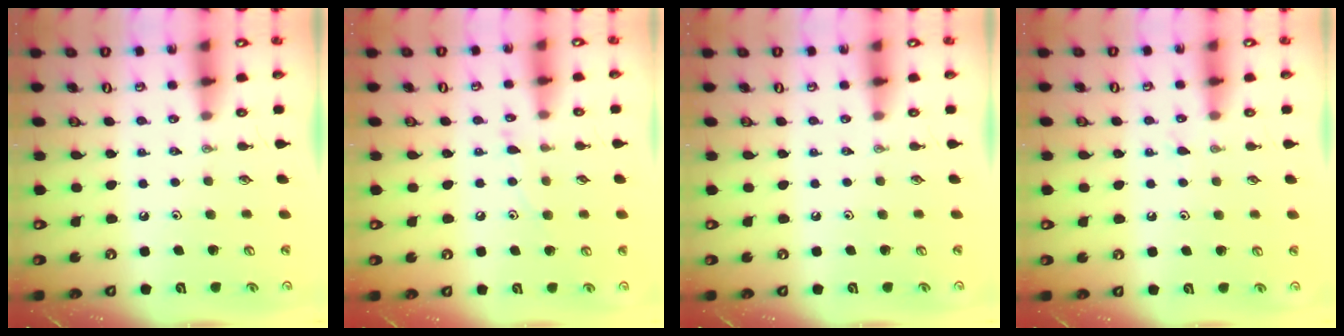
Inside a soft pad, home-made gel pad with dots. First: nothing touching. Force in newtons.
{"total": 7.1, "press": 7.0, "slide": 0.4}
{"total": 0.0}
{"total": 4.4, "press": 4.4, "slide": 0.6}